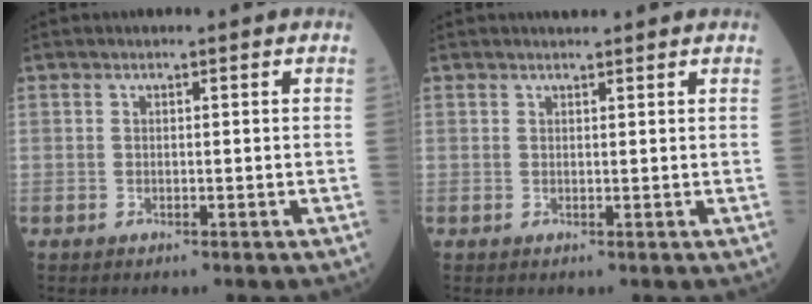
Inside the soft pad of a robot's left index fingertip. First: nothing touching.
{"total": 1.7, "force": [1.6, 0.1, 0.6], "torque": [-0.009, 0.009, 0.027]}